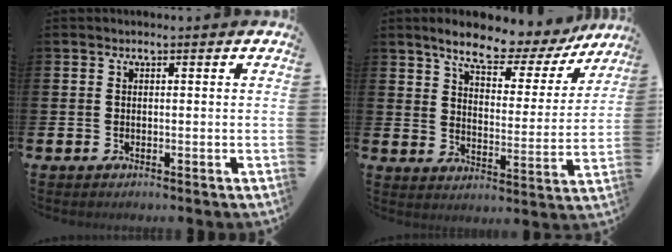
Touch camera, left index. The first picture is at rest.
{"total": 7.7, "force": [6.7, 2.2, 3.2], "torque": [-0.083, -0.045, 0.110]}